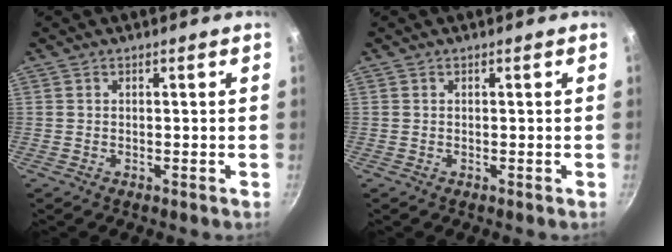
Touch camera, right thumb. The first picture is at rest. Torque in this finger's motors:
{"motor_torque": [-0.15, 0.15, -0.03, 0.26, 0.03]}